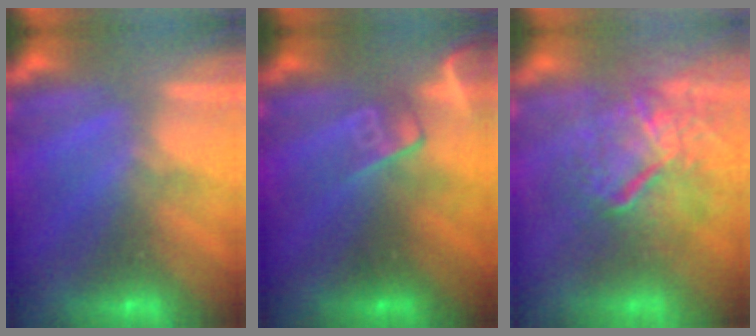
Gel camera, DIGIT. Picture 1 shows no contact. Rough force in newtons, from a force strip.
{"total": 2.7}
{"total": 9.7}